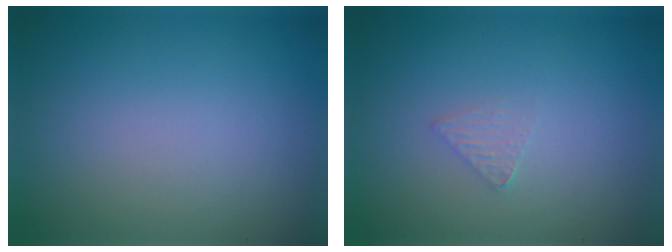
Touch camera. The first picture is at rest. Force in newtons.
{"total": 1.0, "press": 1.0, "slide": 0.1}